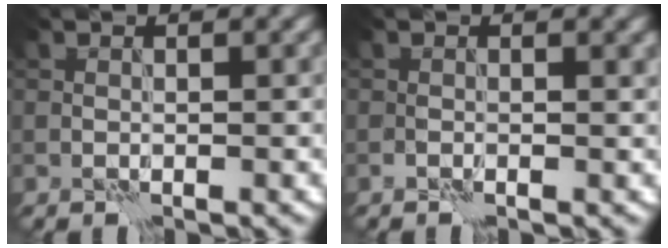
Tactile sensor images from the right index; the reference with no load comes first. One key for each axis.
{"total": 0.6, "fx": 0.3, "fy": 0.3, "fz": 0.4, "tx": -0.003, "ty": -0.005, "tz": 0.005}